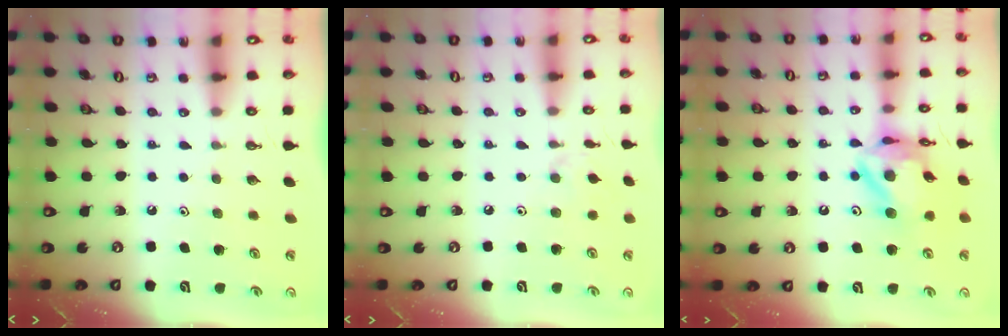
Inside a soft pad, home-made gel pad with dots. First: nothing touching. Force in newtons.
{"total": 2.8, "press": 2.7, "slide": 0.4}
{"total": 14.0, "press": 14.0, "slide": 1.5}